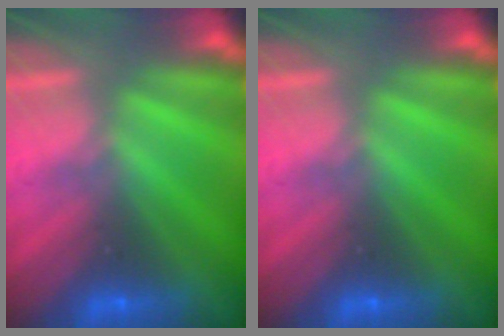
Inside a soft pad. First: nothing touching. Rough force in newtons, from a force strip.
{"total": 0.0}